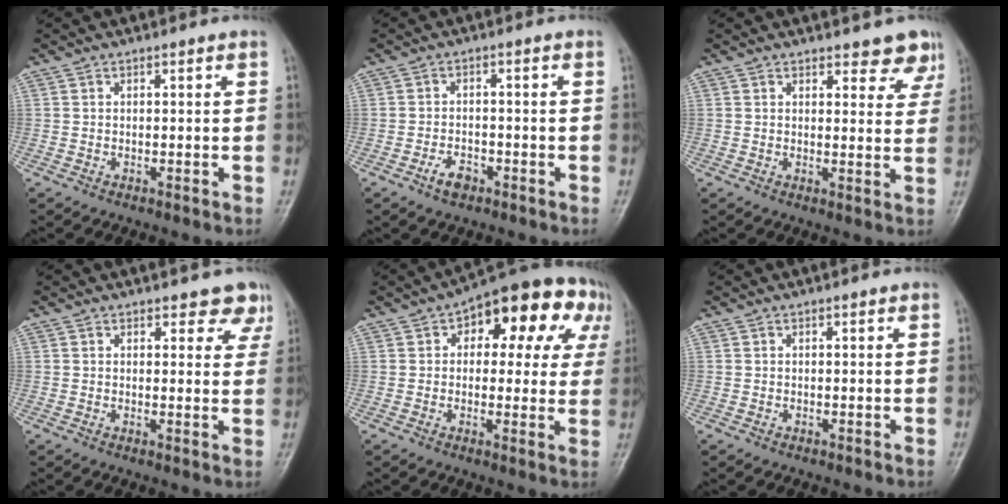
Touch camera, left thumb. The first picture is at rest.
{"total": 3.2, "force": [-2.1, 1.7, 1.6], "torque": [-0.028, 0.013, -0.035]}
{"total": 5.3, "force": [4.2, 2.3, 2.2], "torque": [0.008, -0.025, 0.043]}
{"total": 4.4, "force": [3.4, 2.3, 1.5], "torque": [0.018, -0.018, 0.030]}
{"total": 16.8, "force": [5.7, 9.3, 12.8], "torque": [-0.097, 0.024, 0.062]}
{"total": 0.0}